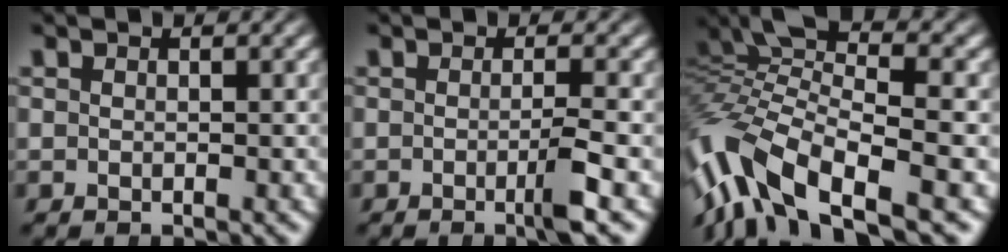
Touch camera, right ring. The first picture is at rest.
{"total": 2.2, "force": [-1.0, 0.0, 2.0], "torque": [-0.039, -0.003, -0.021]}
{"total": 8.9, "force": [-1.0, 5.7, 6.8], "torque": [-0.174, -0.031, 0.000]}